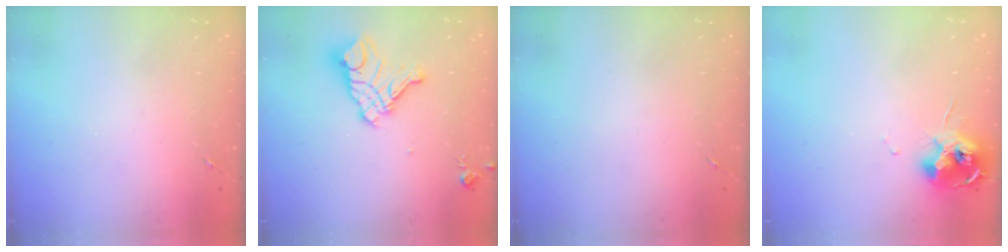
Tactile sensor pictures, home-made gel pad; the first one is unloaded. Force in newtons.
{"total": 14.3, "press": 14.2, "slide": 1.6}
{"total": 0.0}
{"total": 12.1, "press": 12.0, "slide": 1.2}